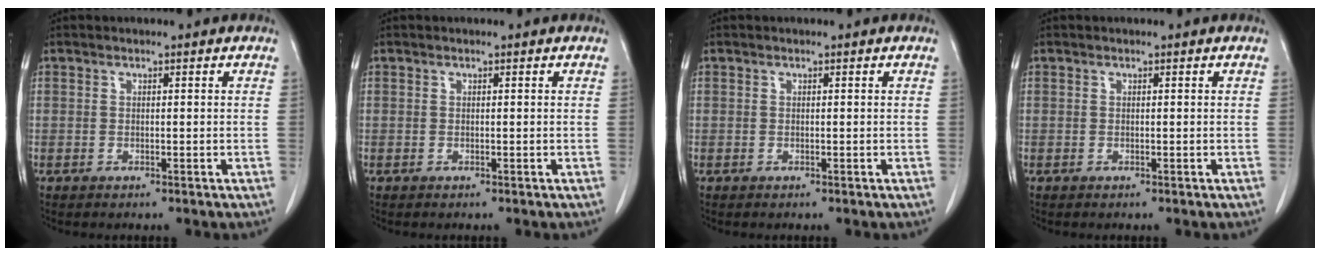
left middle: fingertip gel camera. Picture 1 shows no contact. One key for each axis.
{"total": 0.0}
{"total": 0.0}
{"total": 0.0}